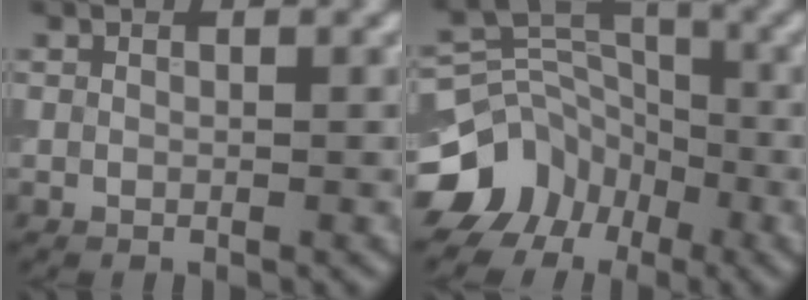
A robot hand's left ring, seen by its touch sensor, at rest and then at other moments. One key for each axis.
{"total": 8.3, "fx": -4.6, "fy": 6.4, "fz": 2.5, "tx": -0.043, "ty": 0.017, "tz": -0.091}